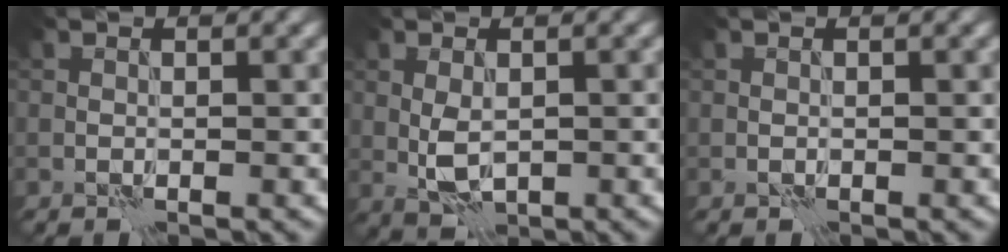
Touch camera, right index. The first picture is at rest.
{"total": 2.9, "force": [-0.3, 1.7, 2.3], "torque": [-0.048, -0.006, 0.000]}
{"total": 0.0}